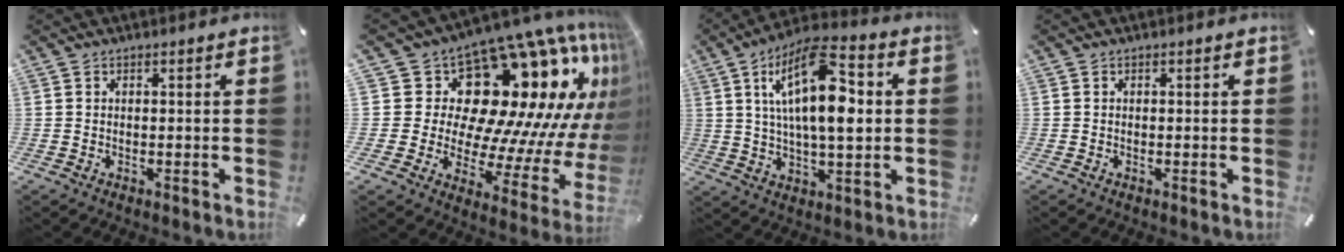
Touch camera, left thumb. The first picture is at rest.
{"total": 23.2, "force": [10.6, 14.1, 15.2], "torque": [-0.219, -0.131, 0.208]}
{"total": 18.2, "force": [4.7, 7.7, 15.8], "torque": [-0.284, -0.005, 0.073]}
{"total": 0.0}